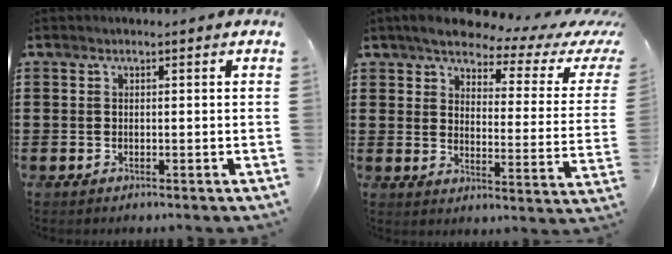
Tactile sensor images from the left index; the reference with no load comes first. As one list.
[{"total": 4.9, "force": [4.1, 1.2, 2.4], "torque": [-0.063, -0.024, 0.065]}]